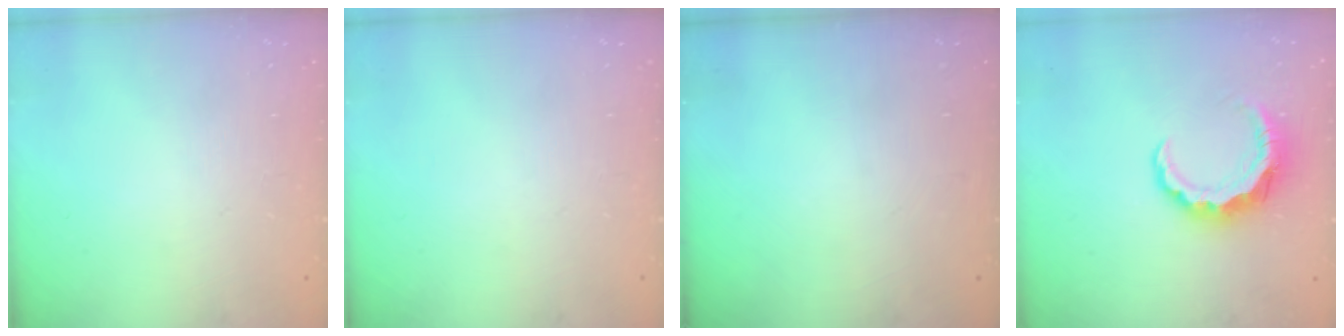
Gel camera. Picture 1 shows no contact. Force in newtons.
{"total": 0.0}
{"total": 0.0}
{"total": 8.0, "press": 8.0, "slide": 0.7}